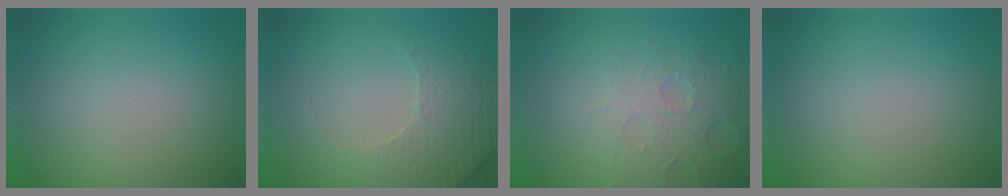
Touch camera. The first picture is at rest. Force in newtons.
{"total": 4.7, "press": 3.3, "slide": 3.3}
{"total": 4.9, "press": 3.4, "slide": 3.5}
{"total": 0.0}